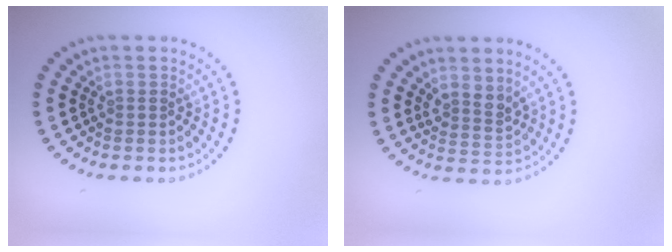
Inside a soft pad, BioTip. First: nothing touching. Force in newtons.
{"total": 2.1, "press": 1.6, "slide": 1.3}